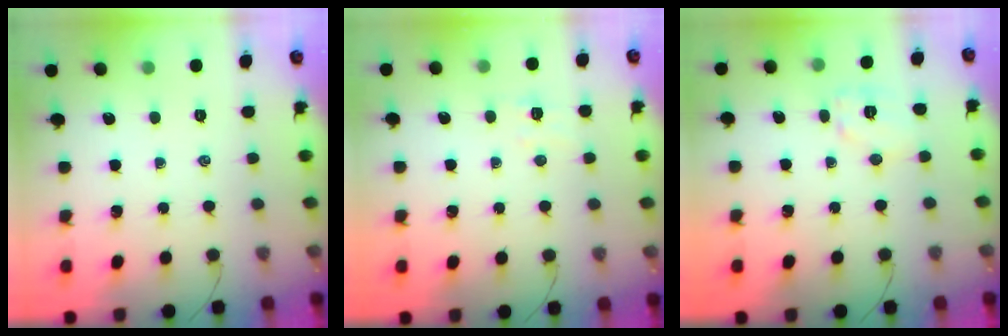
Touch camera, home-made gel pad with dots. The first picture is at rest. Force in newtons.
{"total": 5.0, "press": 4.9, "slide": 1.0}
{"total": 7.0, "press": 6.9, "slide": 1.1}